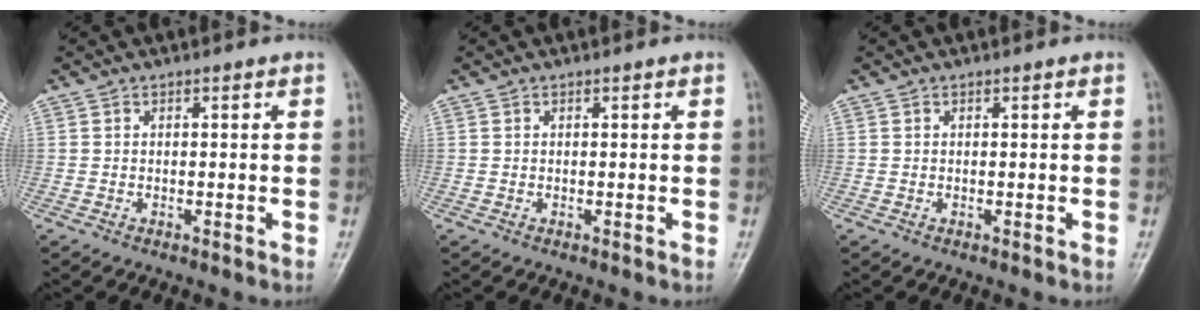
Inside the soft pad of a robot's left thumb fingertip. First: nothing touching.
{"total": 0.0}
{"total": 0.0}